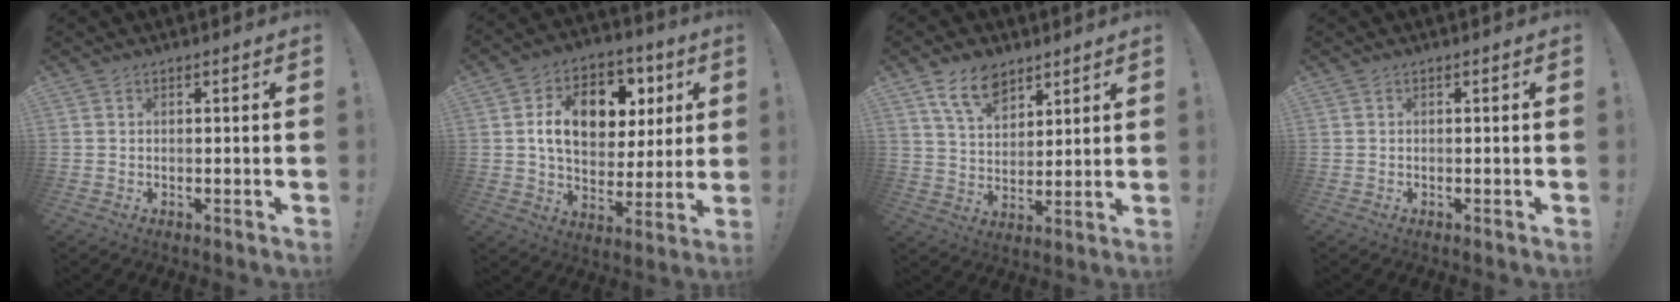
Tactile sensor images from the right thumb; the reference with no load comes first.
{"total": 16.3, "force": [4.7, 11.4, 10.7], "torque": [-0.155, -0.010, 0.088]}
{"total": 11.1, "force": [7.3, 6.2, 5.6], "torque": [-0.108, -0.027, 0.141]}
{"total": 0.0}